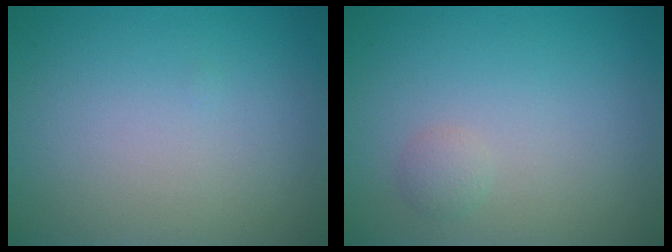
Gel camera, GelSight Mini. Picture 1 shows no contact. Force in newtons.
{"total": 1.0, "press": 1.0, "slide": 0.1}